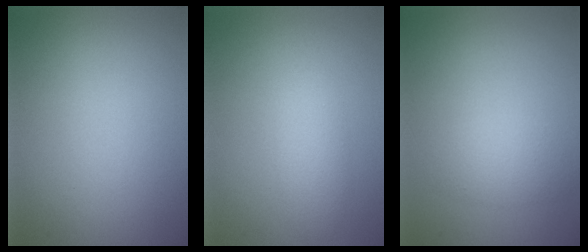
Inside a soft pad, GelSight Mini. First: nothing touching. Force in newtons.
{"total": 2.0, "press": 2.0, "slide": 0.0}
{"total": 2.5, "press": 2.5, "slide": 0.1}